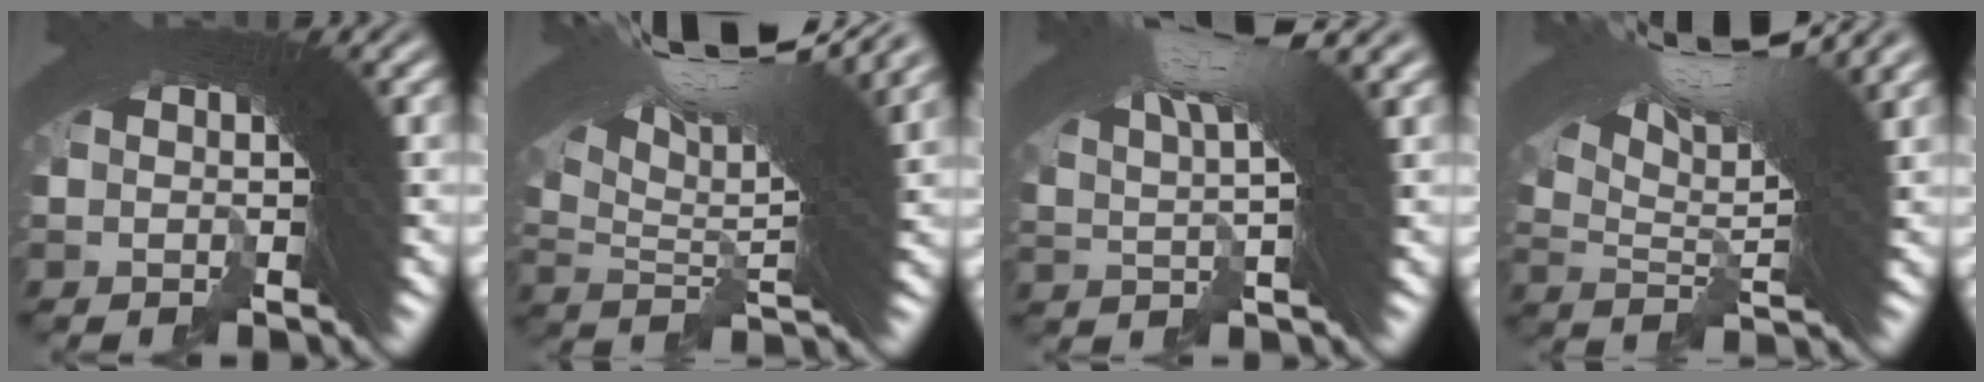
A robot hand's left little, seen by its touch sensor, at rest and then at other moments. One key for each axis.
{"total": 10.7, "fx": 4.4, "fy": 3.1, "fz": 9.2, "tx": -0.140, "ty": 0.013, "tz": 0.070}
{"total": 7.0, "fx": 3.8, "fy": 1.5, "fz": 5.7, "tx": -0.081, "ty": 0.022, "tz": 0.054}
{"total": 8.8, "fx": 4.0, "fy": 2.4, "fz": 7.4, "tx": -0.109, "ty": 0.010, "tz": 0.067}